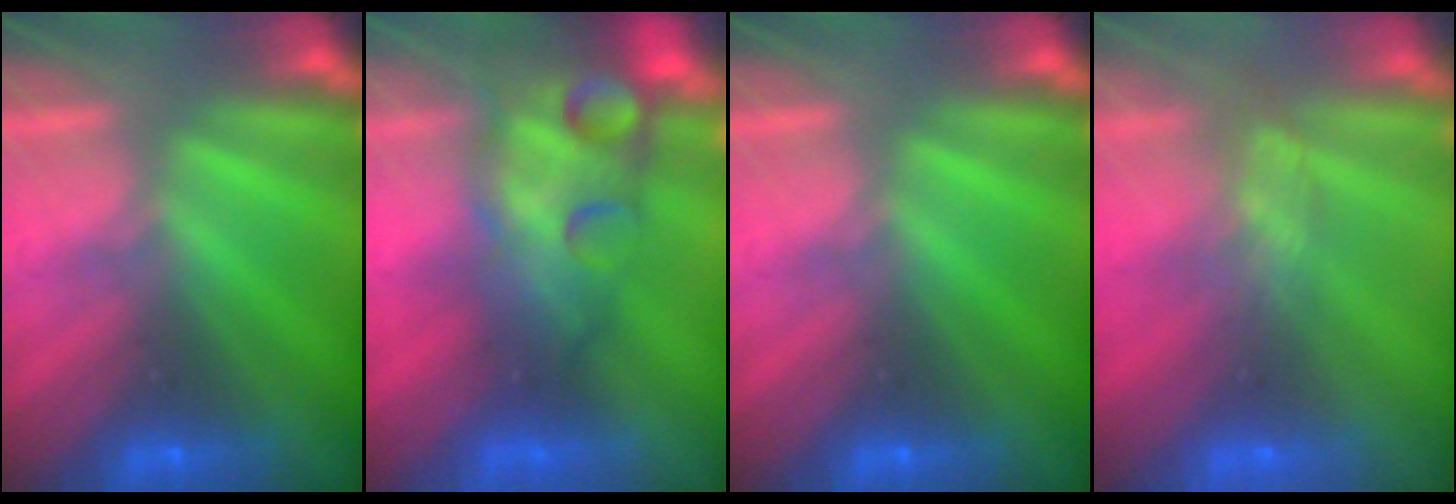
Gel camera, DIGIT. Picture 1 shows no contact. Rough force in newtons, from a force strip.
{"total": 5.8}
{"total": 0.0}
{"total": 7.8}